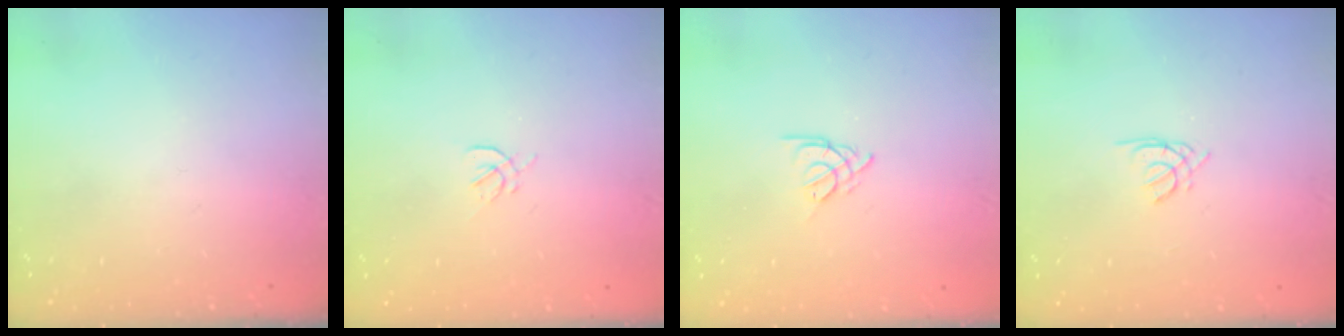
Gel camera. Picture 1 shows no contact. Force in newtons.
{"total": 1.6, "press": 1.5, "slide": 0.6}
{"total": 3.8, "press": 3.8, "slide": 0.6}
{"total": 1.4, "press": 1.3, "slide": 0.3}